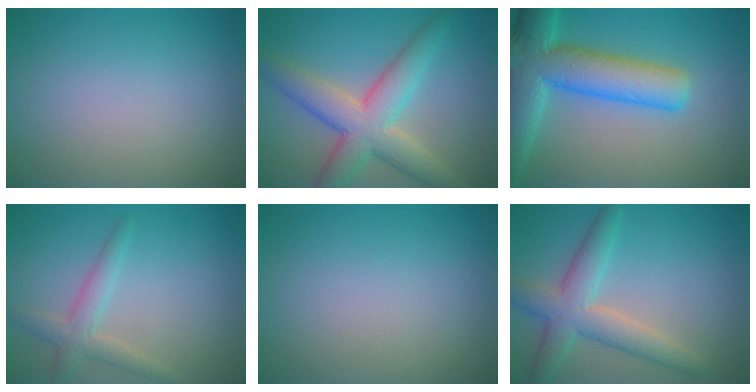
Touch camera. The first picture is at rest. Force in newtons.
{"total": 6.9, "press": 6.9, "slide": 0.1}
{"total": 9.7, "press": 9.7, "slide": 0.6}
{"total": 2.6, "press": 2.6, "slide": 0.1}
{"total": 0.0}
{"total": 5.1, "press": 5.1, "slide": 0.1}